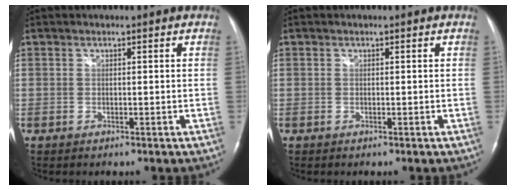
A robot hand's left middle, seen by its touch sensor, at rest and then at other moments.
{"total": 0.0}